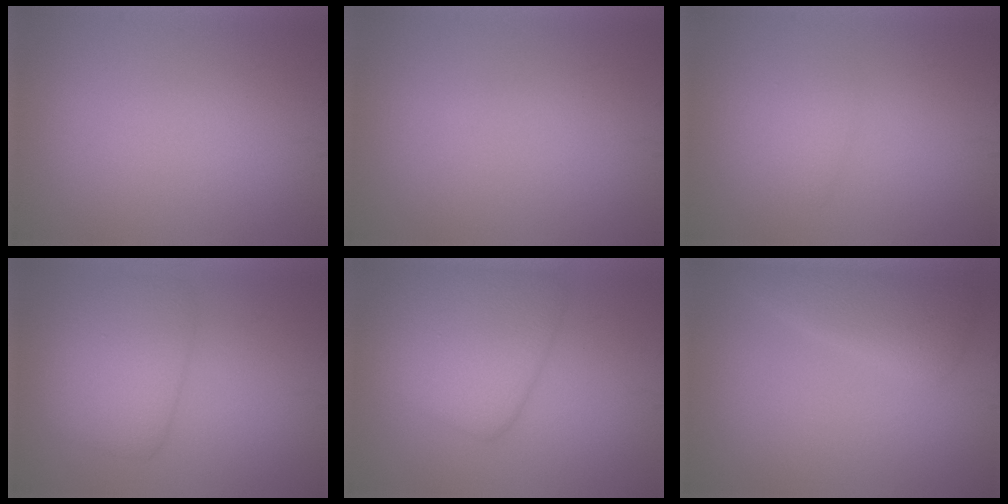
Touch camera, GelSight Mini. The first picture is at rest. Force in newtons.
{"total": 0.0}
{"total": 1.2, "press": 1.2, "slide": 0.2}
{"total": 4.5, "press": 4.5, "slide": 0.2}
{"total": 6.5, "press": 6.5, "slide": 0.1}
{"total": 3.5, "press": 3.5, "slide": 0.1}